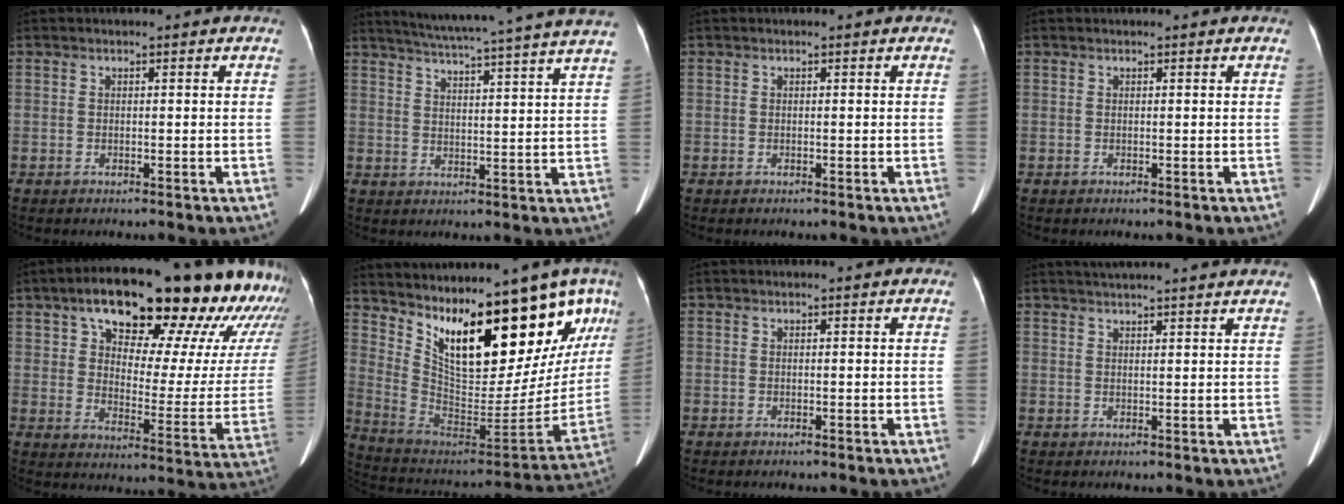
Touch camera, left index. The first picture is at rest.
{"total": 21.5, "force": [19.1, -1.6, 9.7], "torque": [-0.161, -0.044, 0.242]}
{"total": 0.0}
{"total": 1.3, "force": [1.2, 0.0, 0.4], "torque": [-0.004, 0.000, 0.013]}
{"total": 28.1, "force": [21.5, 8.6, 16.0], "torque": [-0.215, -0.023, 0.261]}
{"total": 26.2, "force": [17.9, 8.5, 17.1], "torque": [-0.261, -0.028, 0.271]}
{"total": 0.0}
{"total": 10.9, "force": [9.9, -0.3, 4.6], "torque": [-0.074, 0.009, 0.120]}